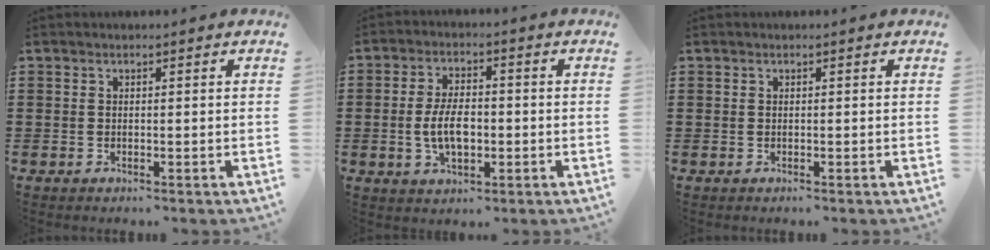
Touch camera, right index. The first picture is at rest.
{"total": 6.2, "force": [-0.8, 3.2, 5.2], "torque": [-0.100, 0.002, -0.018]}
{"total": 0.0}